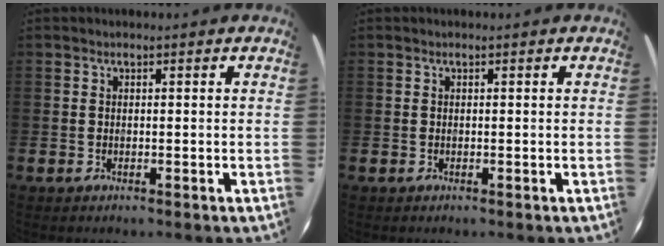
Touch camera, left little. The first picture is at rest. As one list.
[{"total": 0.0}]